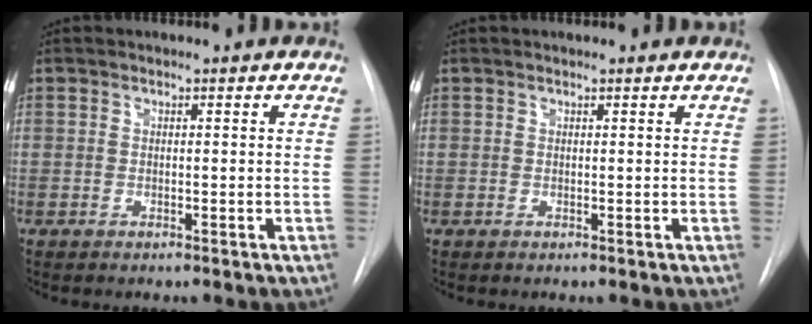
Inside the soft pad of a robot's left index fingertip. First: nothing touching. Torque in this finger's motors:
{"motor_torque": [-0.55, 0.02, -0.16, 0.00]}